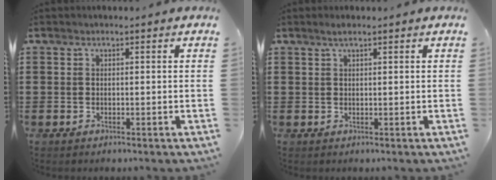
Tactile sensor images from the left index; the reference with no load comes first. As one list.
[{"total": 1.3, "force": [0.8, 0.1, 1.1], "torque": [-0.022, 0.002, 0.014]}]